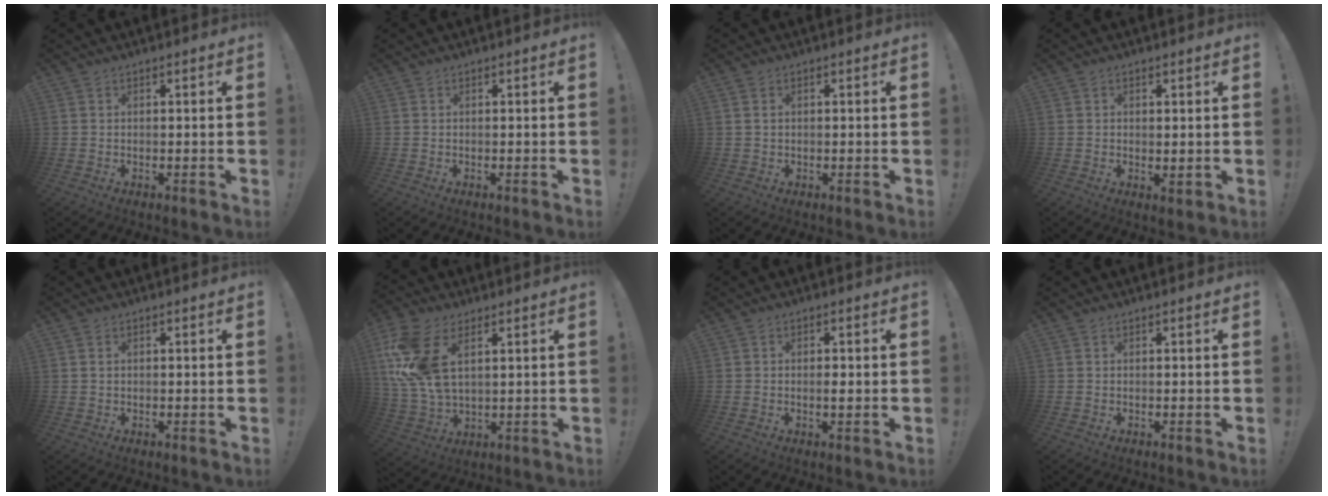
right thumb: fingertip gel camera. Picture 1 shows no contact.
{"total": 0.0}
{"total": 1.1, "force": [0.4, 0.8, 0.7], "torque": [-0.021, 0.006, 0.009]}
{"total": 1.3, "force": [0.7, 0.7, 0.8], "torque": [-0.006, -0.004, 0.013]}
{"total": 0.9, "force": [0.4, 0.6, 0.5], "torque": [-0.009, 0.000, 0.008]}
{"total": 15.4, "force": [5.7, 8.6, 11.5], "torque": [-0.238, -0.018, 0.109]}
{"total": 1.6, "force": [-0.1, 0.5, 1.6], "torque": [-0.011, -0.004, -0.006]}
{"total": 0.0}